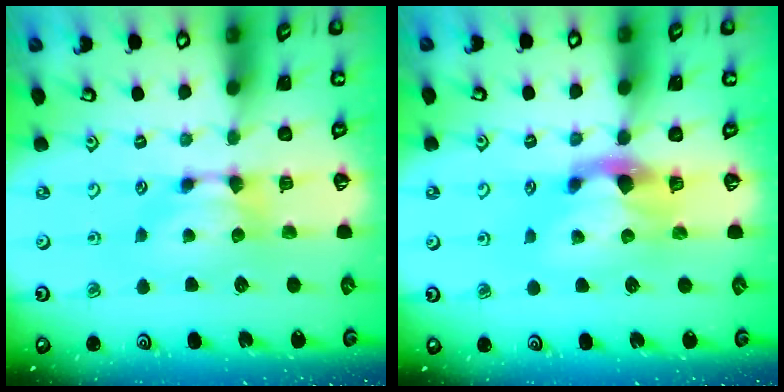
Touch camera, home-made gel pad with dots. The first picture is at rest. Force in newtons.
{"total": 2.9, "press": 2.5, "slide": 1.5}